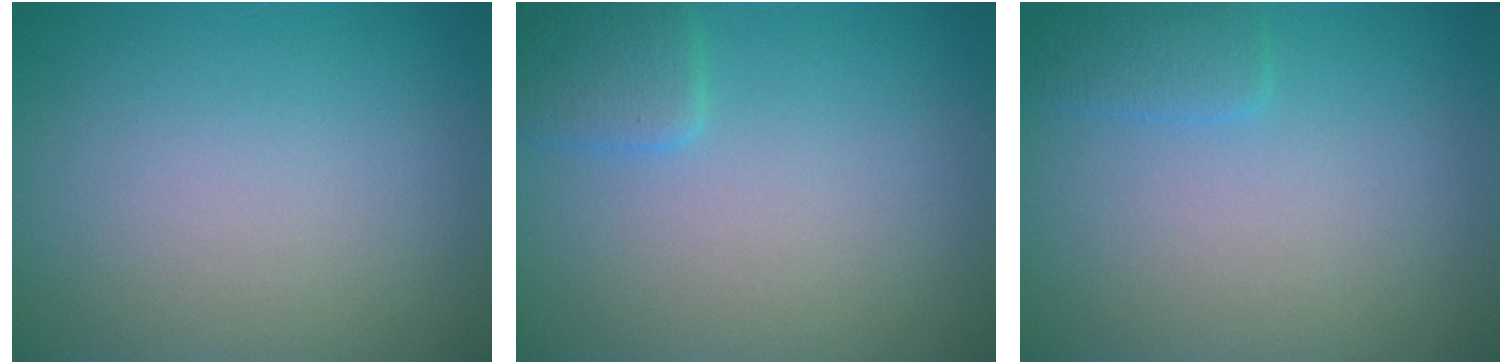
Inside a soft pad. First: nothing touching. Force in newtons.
{"total": 2.1, "press": 2.1, "slide": 0.1}
{"total": 1.5, "press": 1.5, "slide": 0.1}